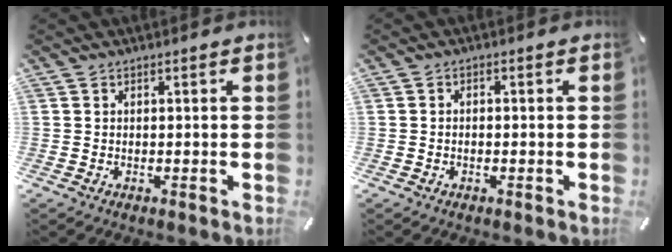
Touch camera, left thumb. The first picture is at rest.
{"total": 1.1, "force": [-0.6, 0.6, 0.7], "torque": [-0.014, 0.002, -0.012]}